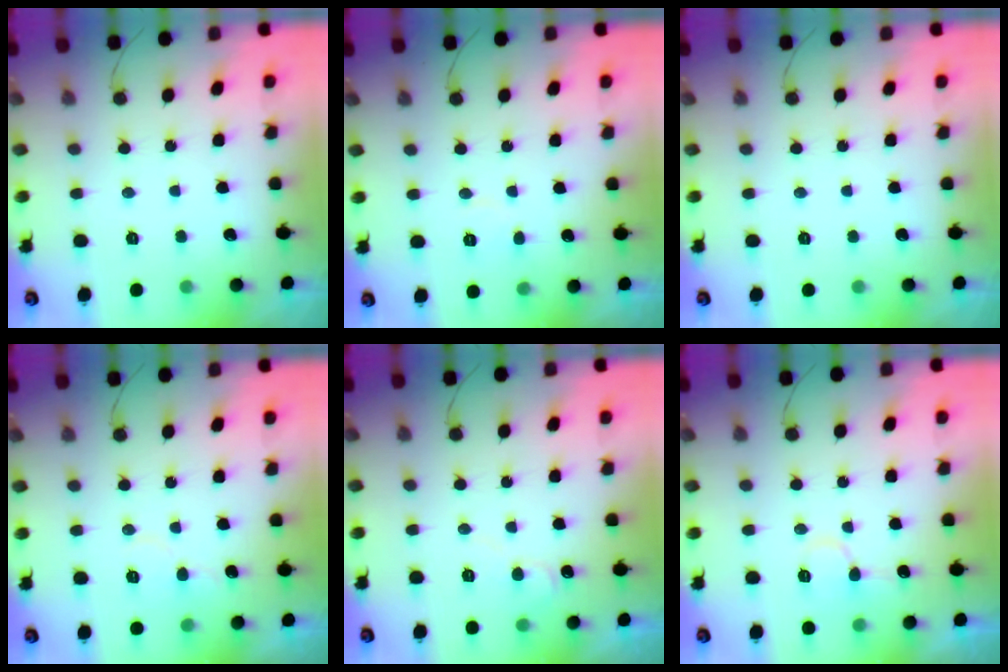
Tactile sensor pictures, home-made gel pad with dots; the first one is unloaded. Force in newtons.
{"total": 4.3, "press": 4.3, "slide": 0.5}
{"total": 0.0}
{"total": 5.4, "press": 5.3, "slide": 0.5}
{"total": 5.9, "press": 5.8, "slide": 0.5}
{"total": 8.5, "press": 8.5, "slide": 1.1}